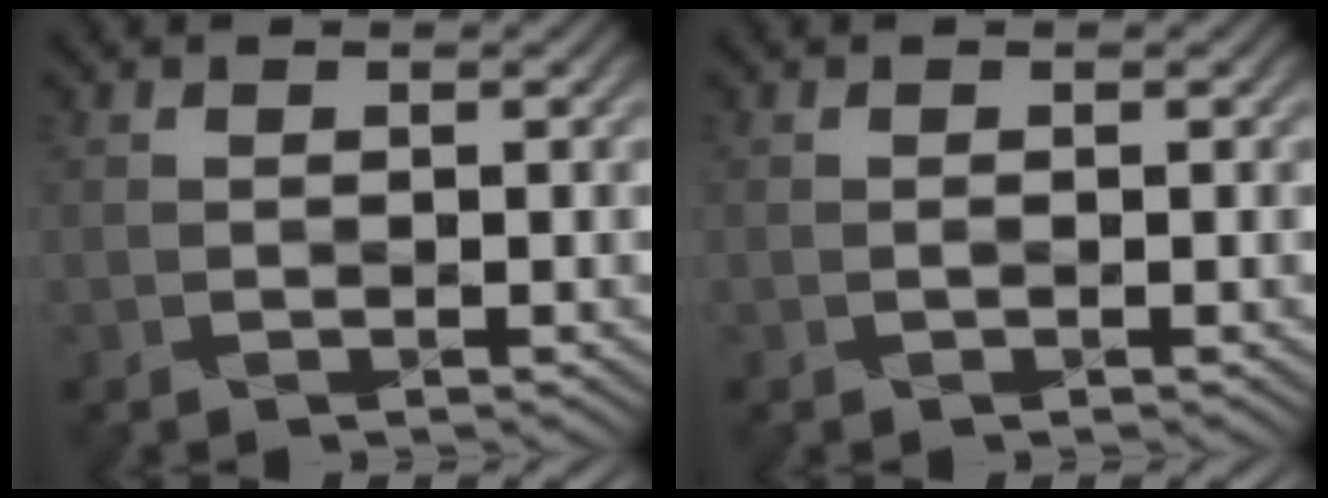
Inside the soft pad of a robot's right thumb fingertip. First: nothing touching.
{"total": 0.0}